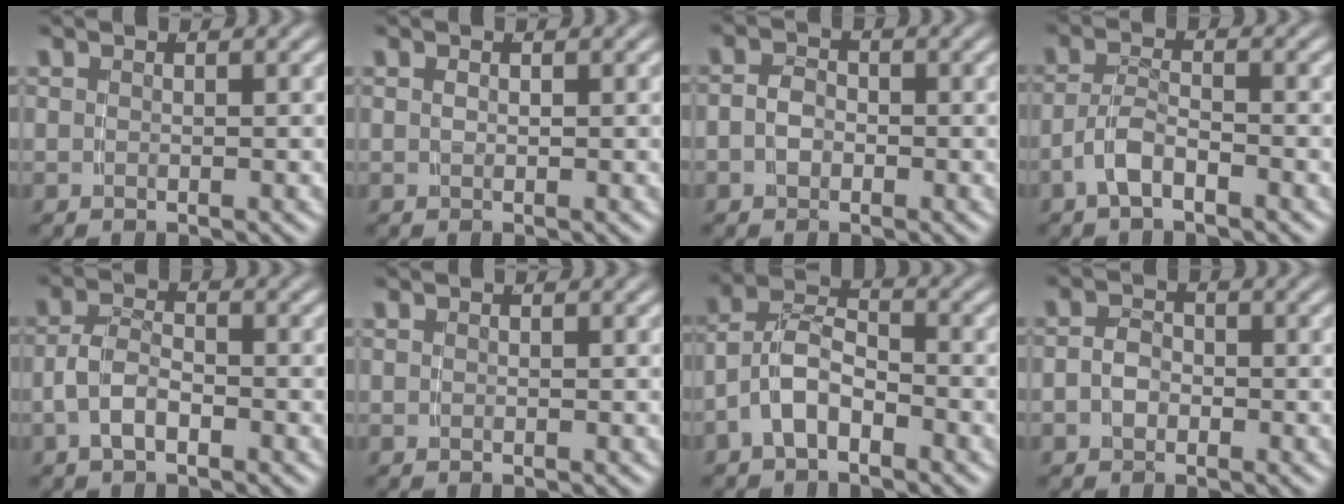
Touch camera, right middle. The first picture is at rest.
{"total": 0.5, "force": [0.0, 0.2, 0.5], "torque": [-0.003, 0.000, 0.005]}
{"total": 2.6, "force": [-0.8, 2.1, 1.3], "torque": [-0.036, -0.014, -0.010]}
{"total": 2.6, "force": [-1.9, 0.8, 1.7], "torque": [-0.031, -0.004, -0.033]}
{"total": 3.1, "force": [-1.5, 1.7, 2.2], "torque": [-0.043, -0.007, -0.024]}
{"total": 0.0}
{"total": 5.6, "force": [-1.6, 4.2, 3.4], "torque": [-0.070, -0.017, -0.030]}
{"total": 2.5, "force": [-1.0, 2.0, 1.1], "torque": [-0.031, -0.011, -0.015]}